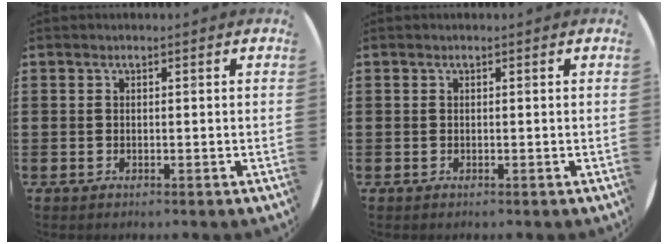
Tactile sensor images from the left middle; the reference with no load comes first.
{"total": 0.0}